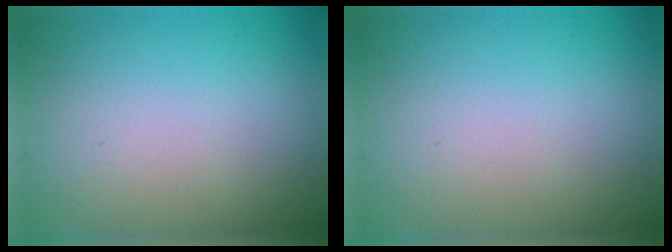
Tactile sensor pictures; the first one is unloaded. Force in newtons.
{"total": 0.0}